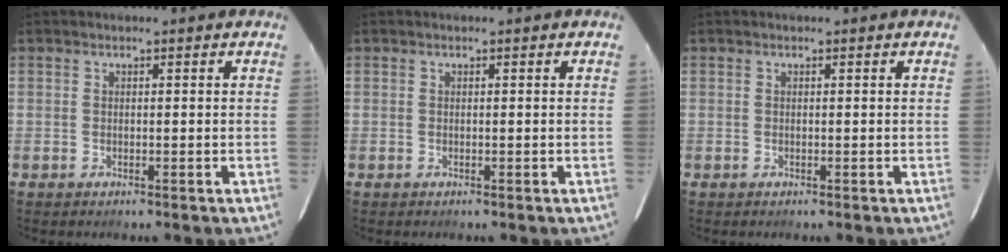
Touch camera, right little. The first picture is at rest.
{"total": 0.0}
{"total": 0.0}